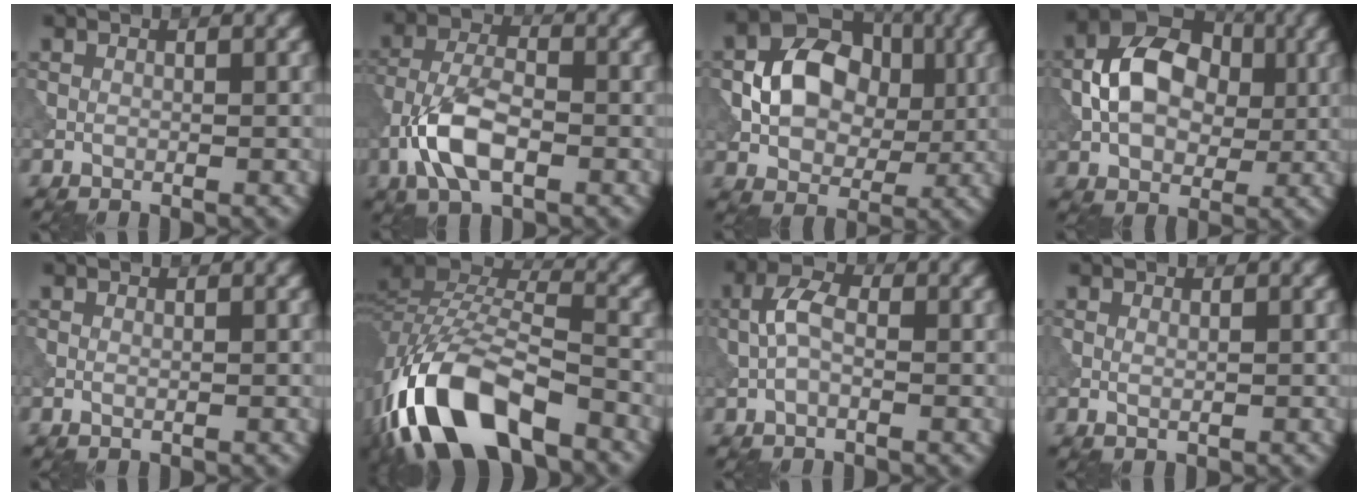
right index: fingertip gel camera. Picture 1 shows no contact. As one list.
[{"total": 6.4, "force": [-2.4, 3.0, 5.1], "torque": [-0.105, 0.003, -0.055]}, {"total": 8.2, "force": [0.4, 6.2, 5.3], "torque": [-0.086, 0.006, 0.002]}, {"total": 8.5, "force": [0.4, 6.0, 6.0], "torque": [-0.108, 0.012, -0.003]}, {"total": 0.0}, {"total": 13.7, "force": [-7.9, 5.9, 9.5], "torque": [-0.189, -0.002, -0.151]}, {"total": 3.0, "force": [-0.1, 1.6, 2.6], "torque": [-0.056, 0.008, -0.010]}, {"total": 0.5, "force": [0.2, 0.1, 0.5], "torque": [-0.010, 0.001, 0.003]}]